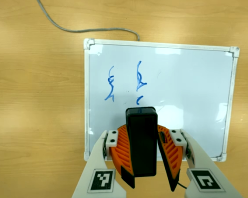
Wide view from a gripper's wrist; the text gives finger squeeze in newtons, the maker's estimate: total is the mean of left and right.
{"total": 9.1, "left": 9.3, "right": 8.8}